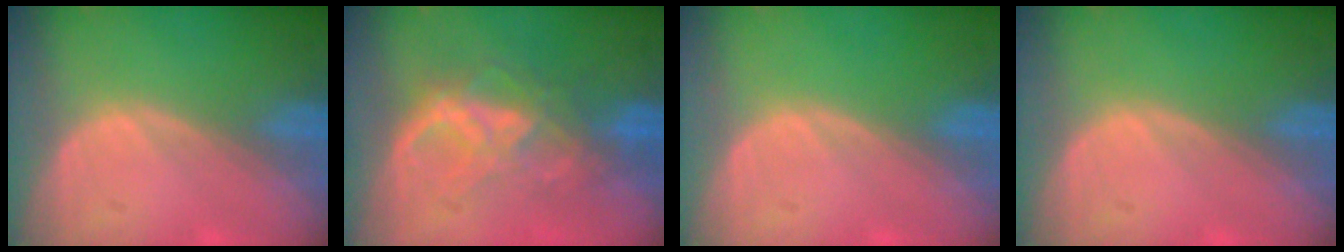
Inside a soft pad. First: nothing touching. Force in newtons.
{"total": 6.5, "press": 6.5, "slide": 0.5}
{"total": 0.0}
{"total": 0.0}